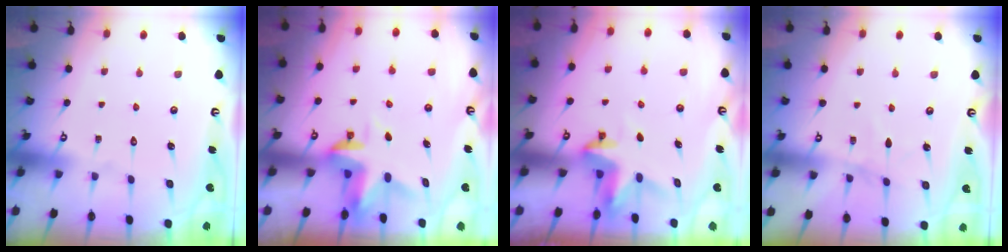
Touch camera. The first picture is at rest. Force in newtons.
{"total": 3.3, "press": 3.2, "slide": 0.5}
{"total": 3.5, "press": 3.5, "slide": 0.3}
{"total": 2.6, "press": 2.6, "slide": 0.3}